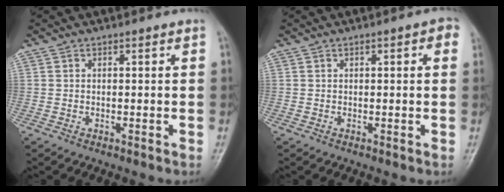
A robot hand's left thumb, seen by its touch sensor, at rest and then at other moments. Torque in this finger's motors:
{"motor_torque": [-0.06, 0.15, -0.03, -0.04, 0.05]}